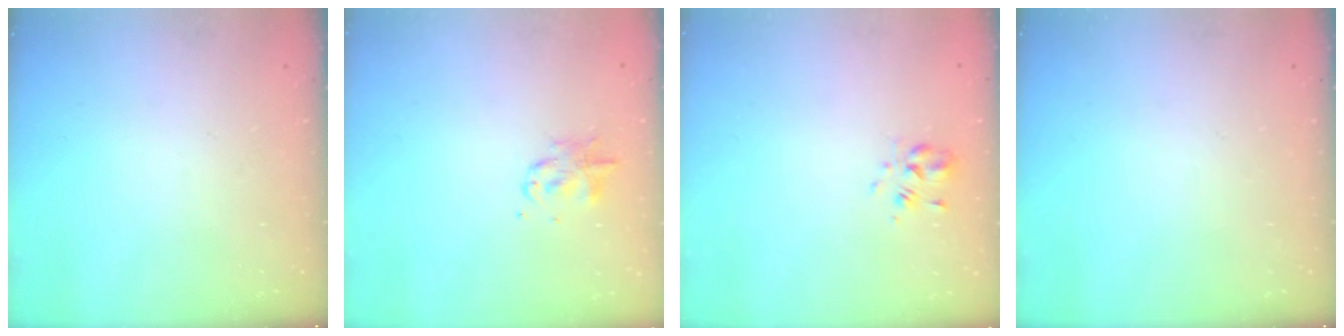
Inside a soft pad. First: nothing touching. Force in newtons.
{"total": 2.4, "press": 2.4, "slide": 0.3}
{"total": 2.3, "press": 2.1, "slide": 1.0}
{"total": 0.0}